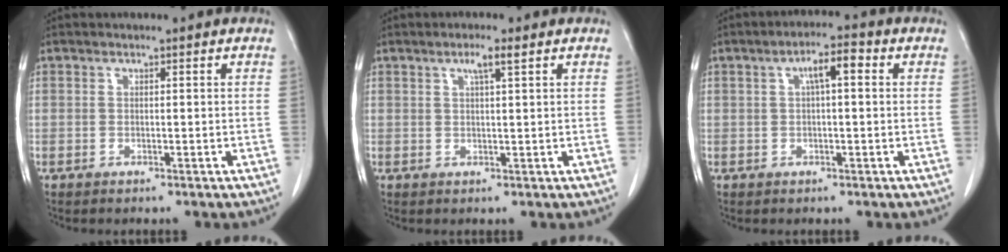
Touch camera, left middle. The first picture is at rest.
{"total": 2.3, "force": [1.3, -0.1, 2.0], "torque": [-0.037, 0.002, 0.023]}
{"total": 4.2, "force": [1.0, 1.0, 3.9], "torque": [-0.065, 0.019, 0.014]}